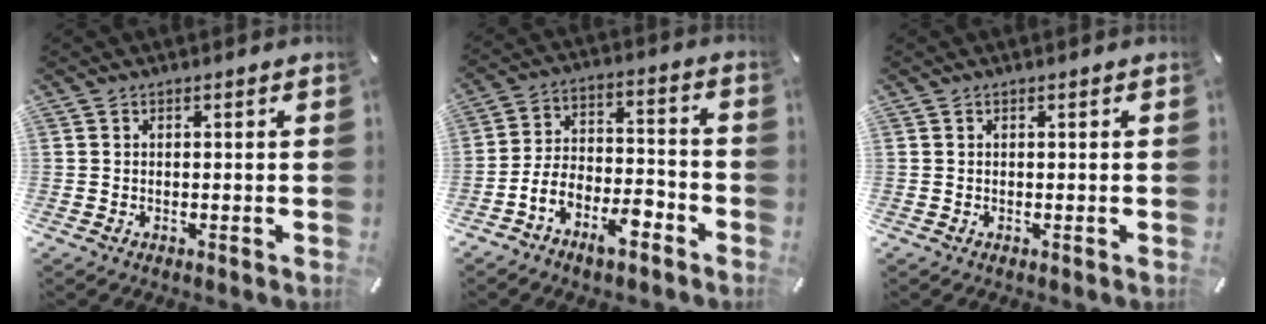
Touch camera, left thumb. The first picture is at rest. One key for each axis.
{"total": 9.7, "fx": -6.5, "fy": 5.1, "fz": 5.1, "tx": -0.101, "ty": 0.020, "tz": -0.123}
{"total": 0.0}